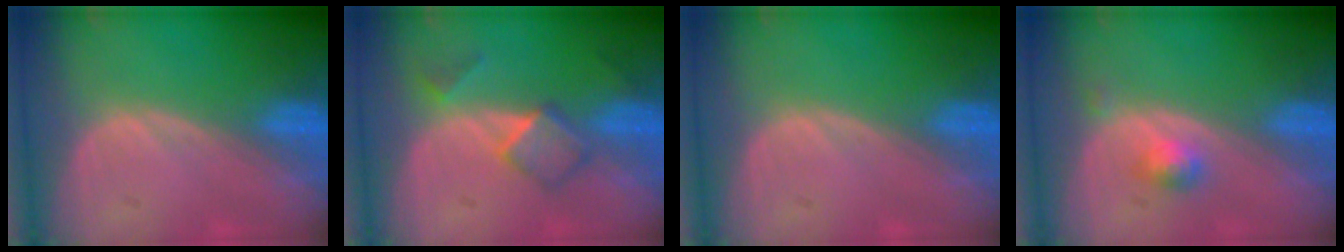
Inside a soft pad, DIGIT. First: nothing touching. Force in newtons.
{"total": 5.0, "press": 4.4, "slide": 2.4}
{"total": 0.0}
{"total": 2.2, "press": 2.0, "slide": 1.0}